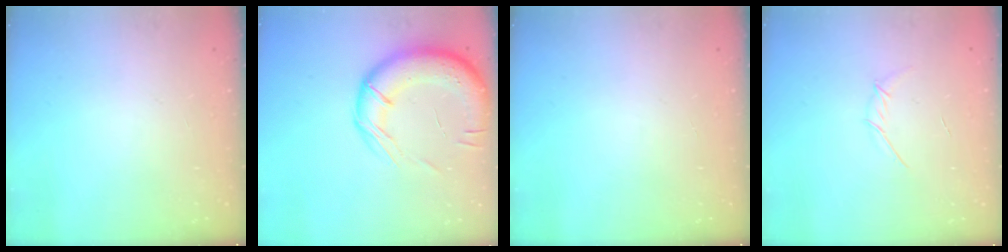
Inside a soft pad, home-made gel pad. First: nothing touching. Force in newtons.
{"total": 18.4, "press": 18.0, "slide": 3.7}
{"total": 0.0}
{"total": 4.2, "press": 4.2, "slide": 0.8}